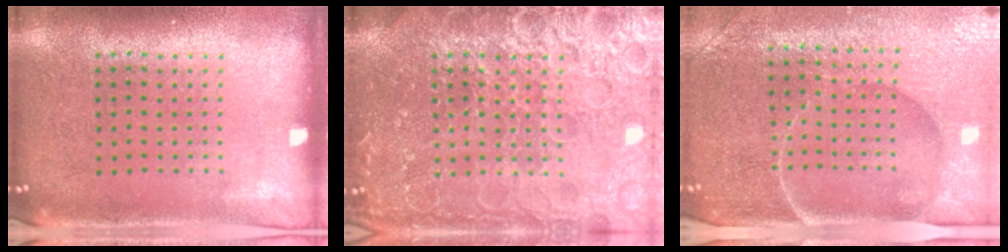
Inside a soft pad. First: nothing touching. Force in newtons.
{"total": 7.0, "press": 7.0, "slide": 1.0}
{"total": 4.7, "press": 4.3, "slide": 1.9}